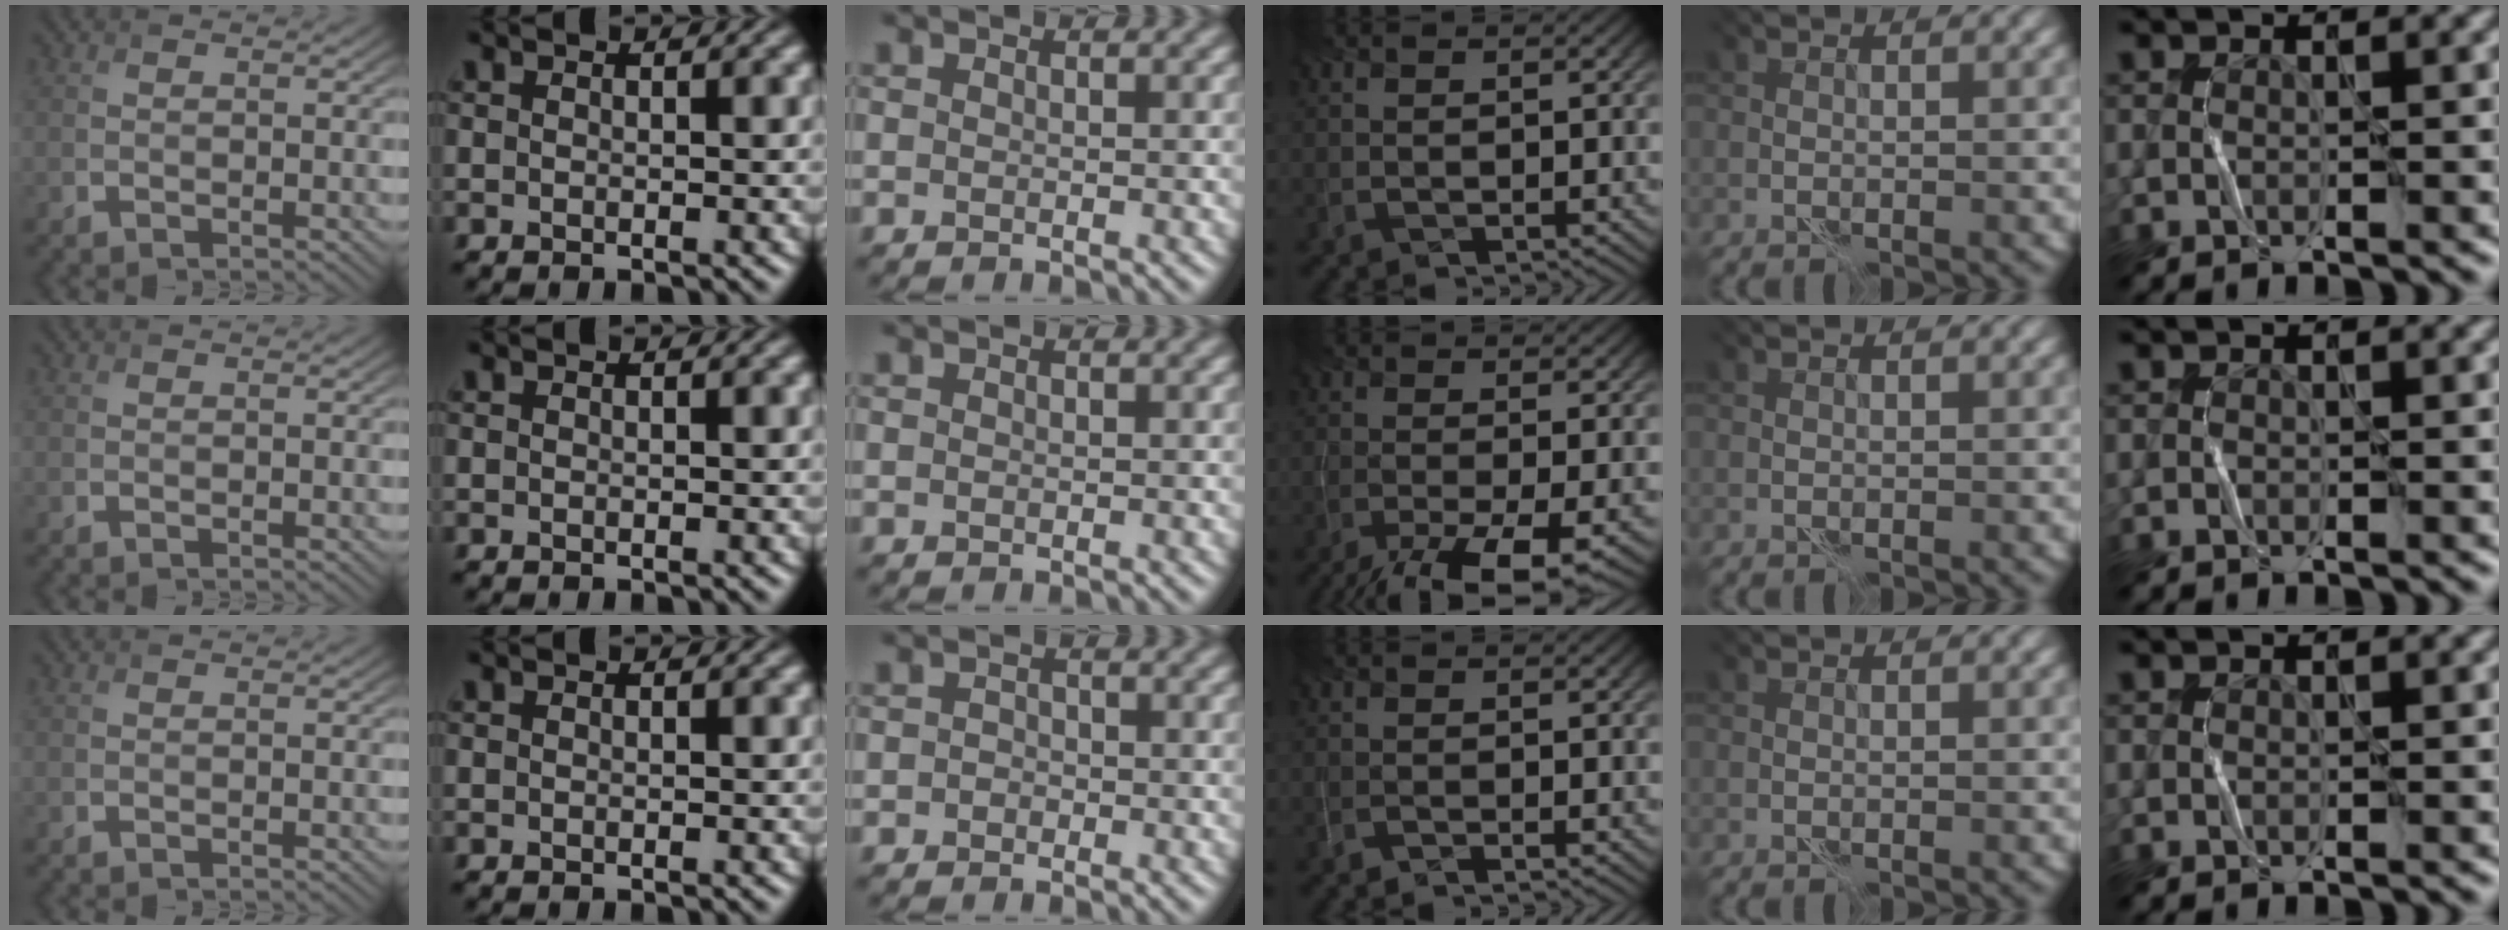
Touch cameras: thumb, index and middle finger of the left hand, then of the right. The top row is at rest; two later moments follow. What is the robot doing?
{"motion": "fold", "object": "bubble wrap"}